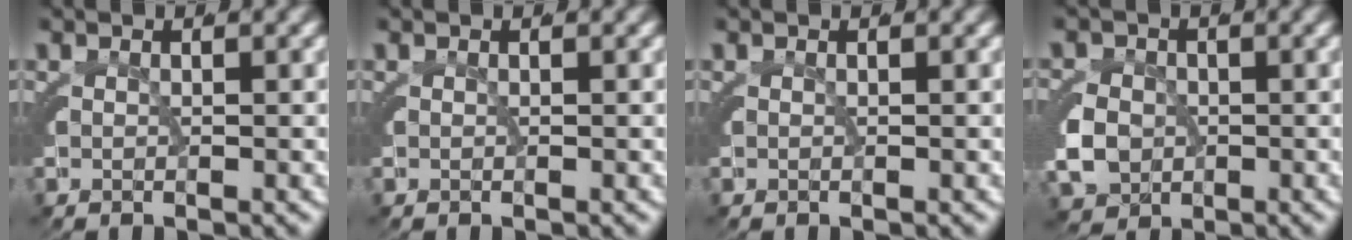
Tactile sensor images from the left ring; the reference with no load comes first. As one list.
[{"total": 0.0}, {"total": 0.0}, {"total": 3.4, "force": [-1.0, 2.8, 1.6], "torque": [-0.037, -0.016, -0.010]}]